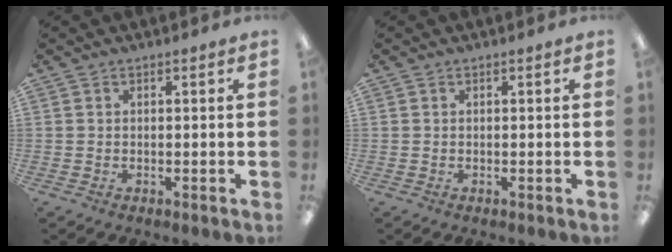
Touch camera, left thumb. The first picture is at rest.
{"total": 0.0}